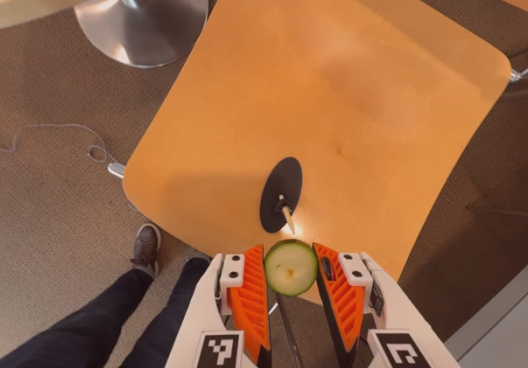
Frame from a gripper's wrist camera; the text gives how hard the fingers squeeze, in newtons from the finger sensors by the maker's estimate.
{"total": 10.1, "left": 10.1, "right": 10.0}